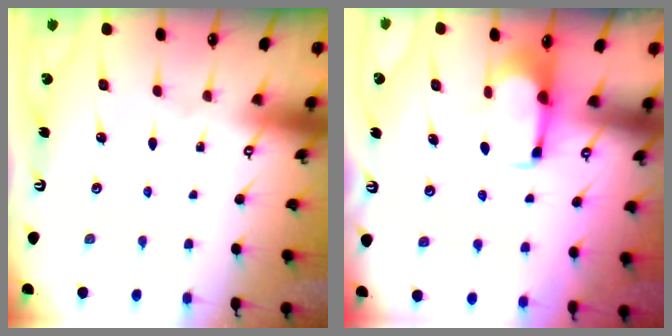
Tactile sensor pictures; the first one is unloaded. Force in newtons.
{"total": 1.1, "press": 1.1, "slide": 0.0}